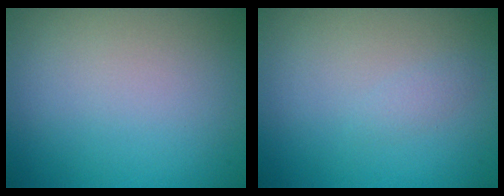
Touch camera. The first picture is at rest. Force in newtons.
{"total": 0.7, "press": 0.7, "slide": 0.0}